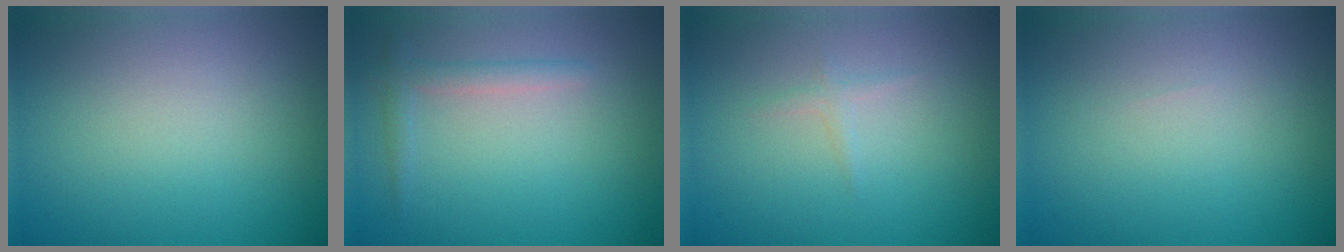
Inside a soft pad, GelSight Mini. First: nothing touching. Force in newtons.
{"total": 1.7, "press": 1.6, "slide": 0.1}
{"total": 0.8, "press": 0.8, "slide": 0.0}
{"total": 0.0}